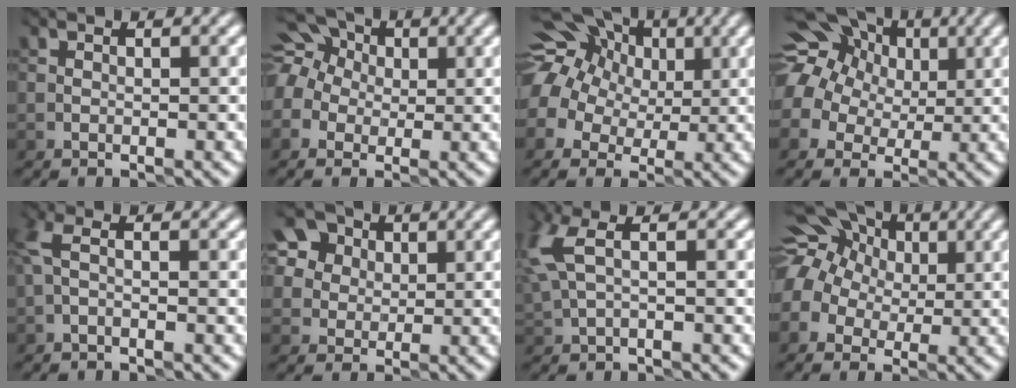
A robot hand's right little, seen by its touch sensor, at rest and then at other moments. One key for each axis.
{"total": 11.2, "fx": 2.4, "fy": 9.8, "fz": 4.9, "tx": -0.124, "ty": 0.034, "tz": 0.014}
{"total": 15.3, "fx": 5.6, "fy": 12.4, "fz": 7.0, "tx": -0.162, "ty": 0.043, "tz": 0.070}
{"total": 17.2, "fx": 6.4, "fy": 14.1, "fz": 7.3, "tx": -0.180, "ty": 0.043, "tz": 0.092}
{"total": 1.7, "fx": -0.3, "fy": 0.6, "fz": 1.6, "tx": -0.051, "ty": 0.004, "tz": -0.009}
{"total": 7.9, "fx": 3.7, "fy": 6.3, "fz": 2.9, "tx": -0.079, "ty": 0.019, "tz": 0.065}
{"total": 3.9, "fx": 1.2, "fy": 1.6, "fz": 3.4, "tx": -0.103, "ty": 0.006, "tz": 0.027}
{"total": 16.2, "fx": 4.6, "fy": 13.7, "fz": 7.4, "tx": -0.177, "ty": 0.043, "tz": 0.035}